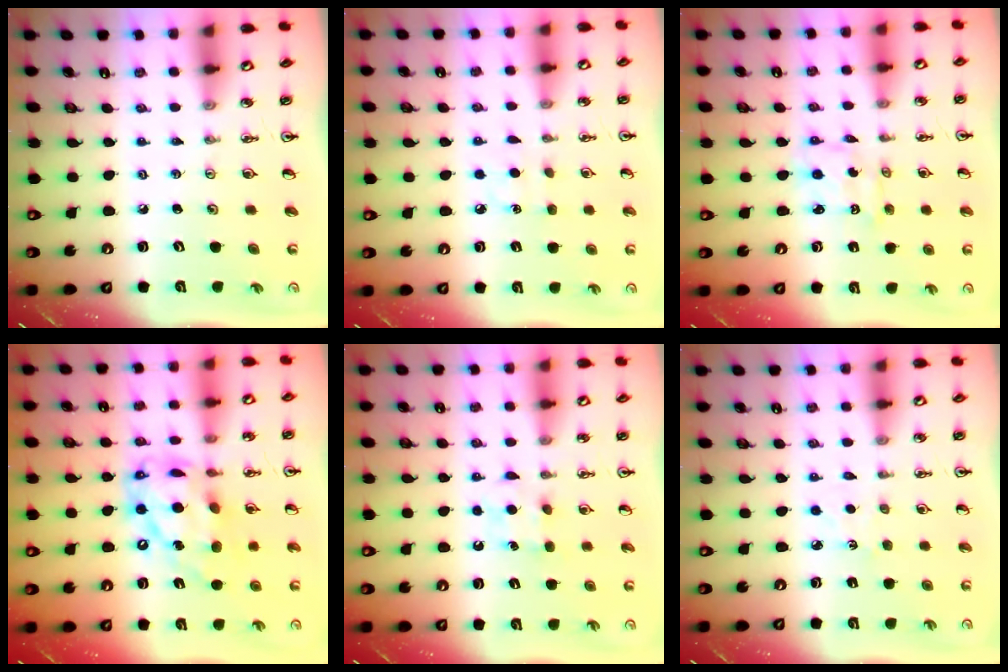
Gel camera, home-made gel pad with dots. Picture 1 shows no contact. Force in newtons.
{"total": 4.7, "press": 4.7, "slide": 0.5}
{"total": 1.7, "press": 1.7, "slide": 0.0}
{"total": 16.8, "press": 16.8, "slide": 1.5}
{"total": 5.5, "press": 5.5, "slide": 0.6}
{"total": 3.2, "press": 3.2, "slide": 0.3}